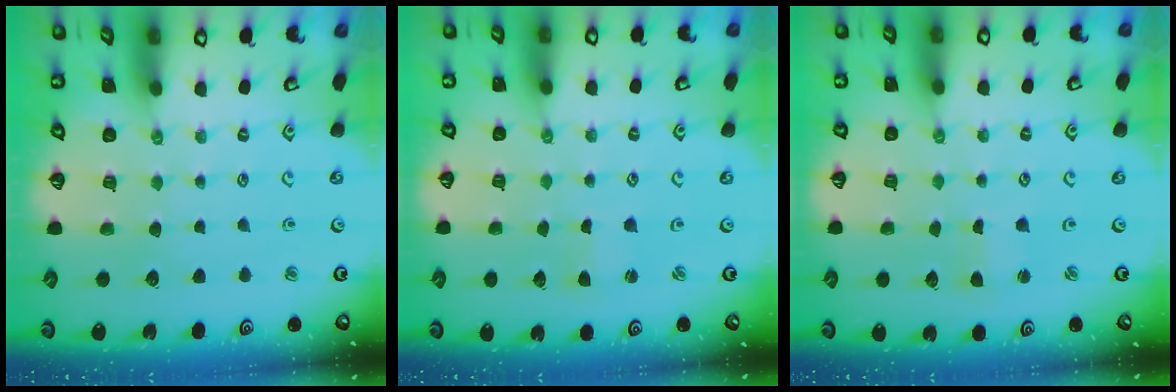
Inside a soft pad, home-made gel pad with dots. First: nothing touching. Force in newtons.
{"total": 1.5, "press": 1.5, "slide": 0.3}
{"total": 2.0, "press": 2.0, "slide": 0.3}